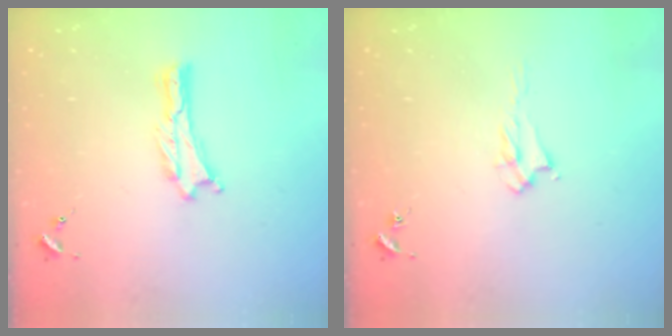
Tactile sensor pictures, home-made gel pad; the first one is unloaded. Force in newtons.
{"total": 2.2, "press": 2.2, "slide": 0.4}